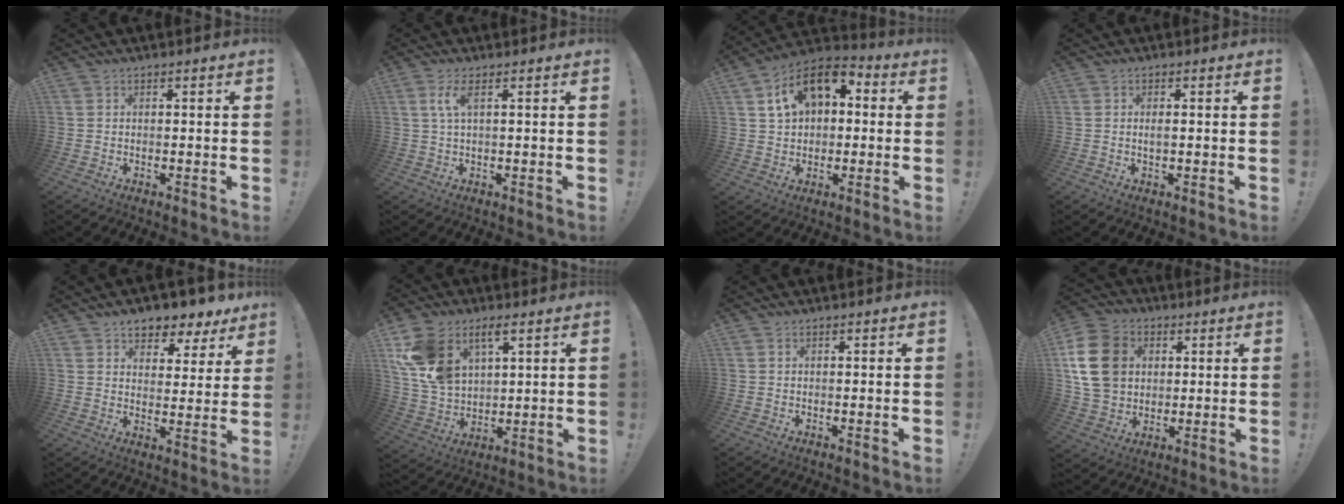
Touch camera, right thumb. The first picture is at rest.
{"total": 4.4, "force": [1.5, 0.9, 4.1], "torque": [-0.076, 0.000, 0.024]}
{"total": 14.0, "force": [5.2, 9.5, 8.9], "torque": [-0.142, -0.005, 0.101]}
{"total": 1.2, "force": [0.0, 0.3, 1.2], "torque": [-0.016, -0.002, -0.002]}
{"total": 7.0, "force": [5.7, 3.6, 2.0], "torque": [-0.023, -0.048, 0.104]}
{"total": 12.8, "force": [6.6, 8.2, 7.3], "torque": [-0.139, -0.028, 0.132]}
{"total": 0.0}
{"total": 17.1, "force": [3.3, 13.7, 9.6], "torque": [-0.161, 0.000, 0.069]}